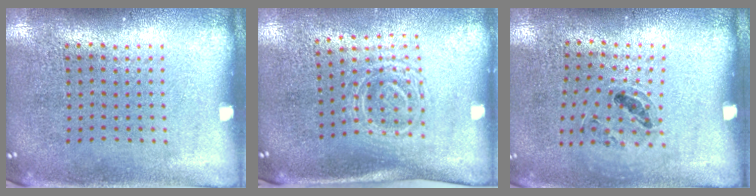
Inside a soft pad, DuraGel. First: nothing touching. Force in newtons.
{"total": 1.7, "press": 1.3, "slide": 1.1}
{"total": 1.0, "press": 0.8, "slide": 0.5}